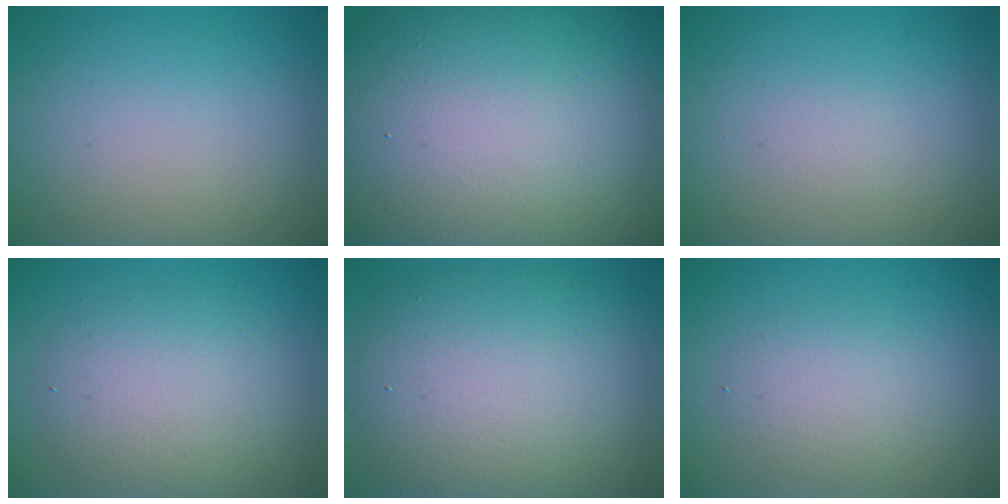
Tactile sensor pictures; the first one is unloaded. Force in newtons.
{"total": 22.1, "press": 22.1, "slide": 1.2}
{"total": 0.5, "press": 0.5, "slide": 0.0}
{"total": 4.7, "press": 4.7, "slide": 0.2}
{"total": 9.9, "press": 9.9, "slide": 0.4}
{"total": 2.4, "press": 2.4, "slide": 0.2}